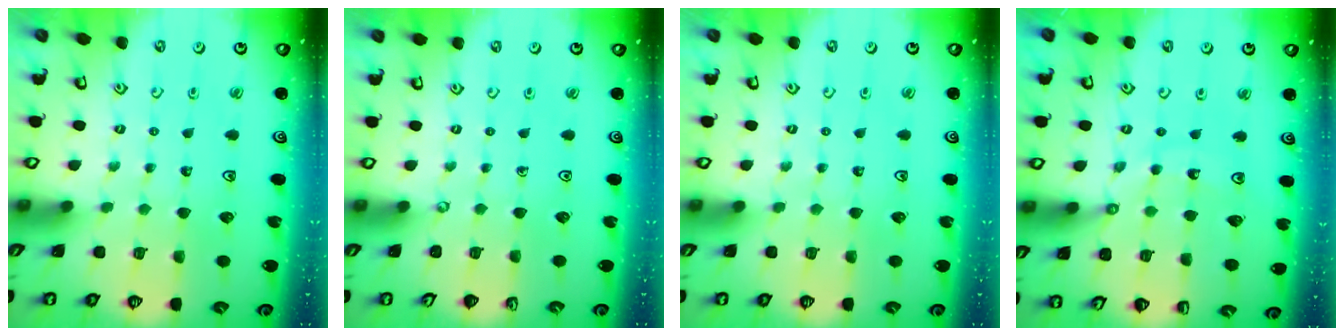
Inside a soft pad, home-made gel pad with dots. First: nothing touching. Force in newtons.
{"total": 0.0}
{"total": 0.0}
{"total": 11.0, "press": 10.9, "slide": 1.4}